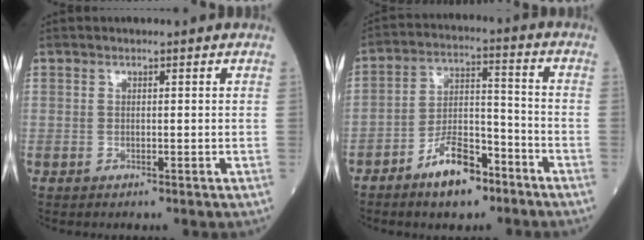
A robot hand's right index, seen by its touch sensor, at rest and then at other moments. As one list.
[{"total": 9.4, "force": [-6.3, 3.5, 6.1], "torque": [-0.117, 0.010, -0.110]}]